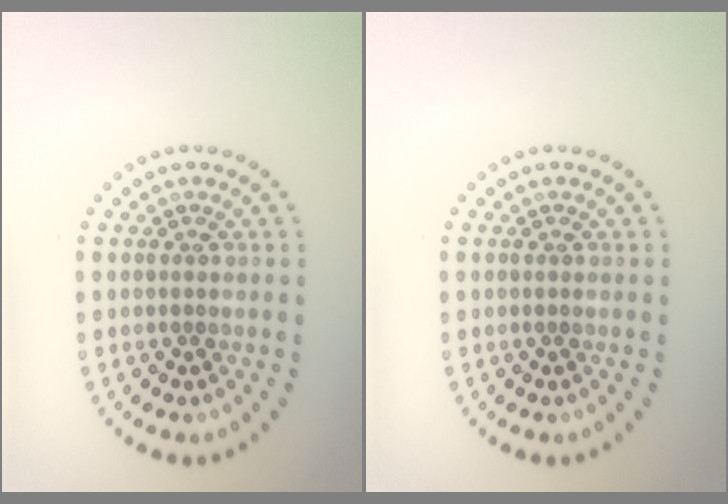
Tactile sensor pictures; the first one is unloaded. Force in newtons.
{"total": 0.0}